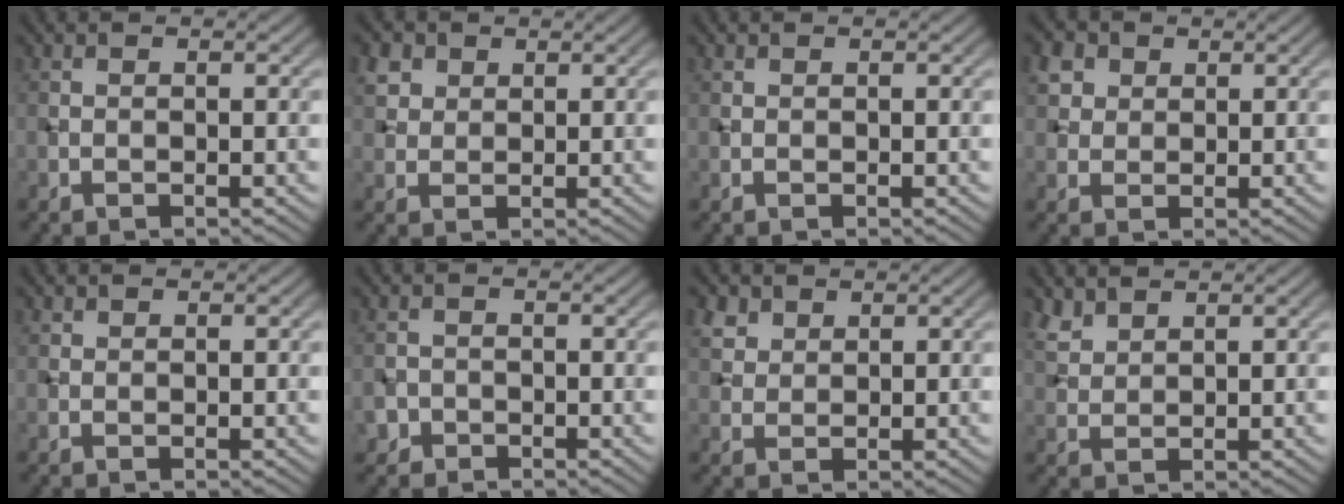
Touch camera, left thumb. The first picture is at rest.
{"total": 3.1, "force": [1.6, 2.4, 1.2], "torque": [-0.039, 0.000, 0.037]}
{"total": 0.0}
{"total": 4.2, "force": [2.0, 3.3, 1.7], "torque": [-0.058, 0.003, 0.042]}
{"total": 0.6, "force": [0.4, 0.4, 0.1], "torque": [0.000, -0.001, 0.009]}
{"total": 1.9, "force": [-1.1, 1.5, 0.2], "torque": [0.002, -0.001, -0.025]}
{"total": 2.7, "force": [1.8, 1.9, 1.0], "torque": [-0.029, 0.005, 0.038]}
{"total": 2.8, "force": [2.3, 1.2, 1.1], "torque": [-0.033, 0.003, 0.057]}